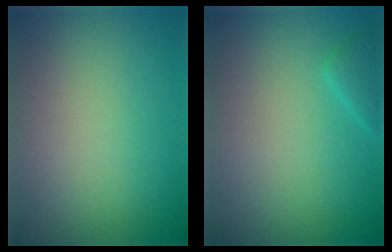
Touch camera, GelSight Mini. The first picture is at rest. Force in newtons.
{"total": 1.5, "press": 1.5, "slide": 0.2}